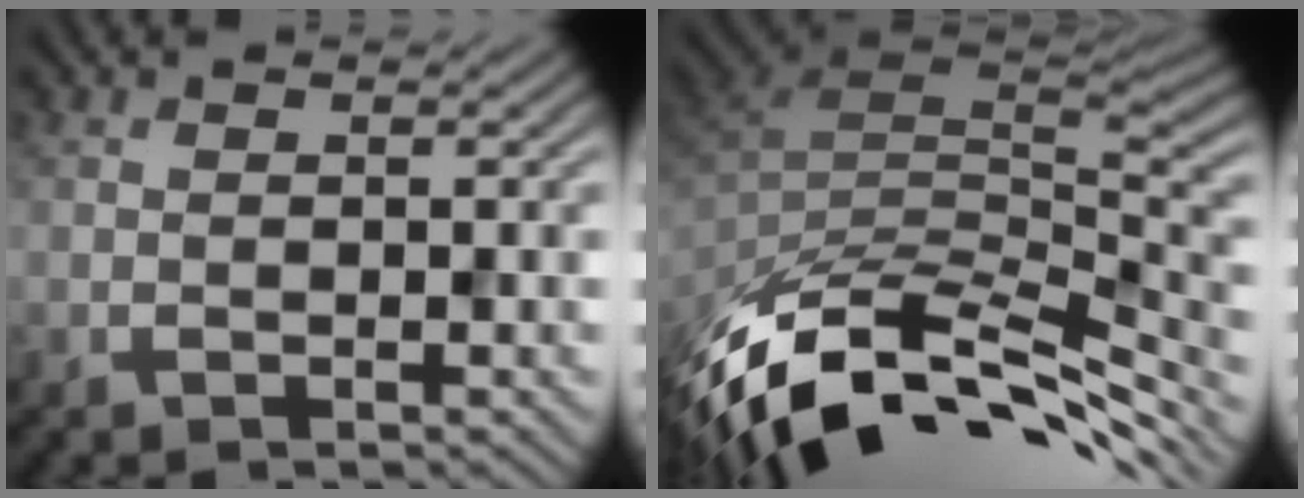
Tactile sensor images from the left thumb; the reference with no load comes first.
{"total": 13.2, "force": [-8.6, 6.1, 8.0], "torque": [-0.198, -0.011, -0.145]}